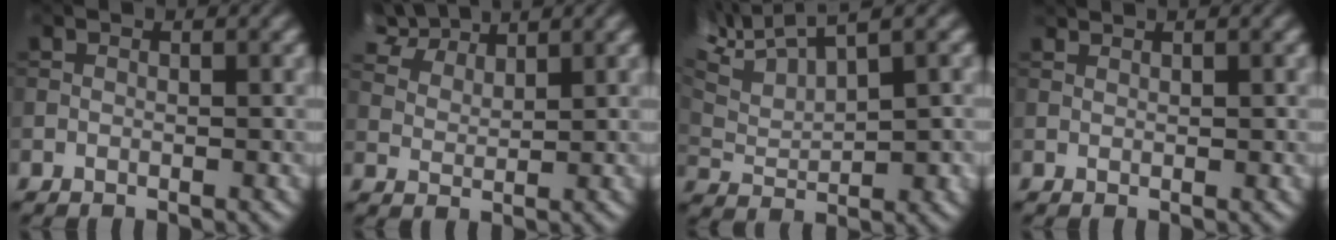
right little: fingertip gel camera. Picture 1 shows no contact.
{"total": 6.5, "force": [5.3, 2.4, 2.8], "torque": [-0.067, 0.010, 0.098]}
{"total": 7.9, "force": [5.3, 2.2, 5.4], "torque": [-0.109, 0.020, 0.094]}
{"total": 0.9, "force": [0.8, 0.0, 0.3], "torque": [-0.005, -0.001, 0.014]}